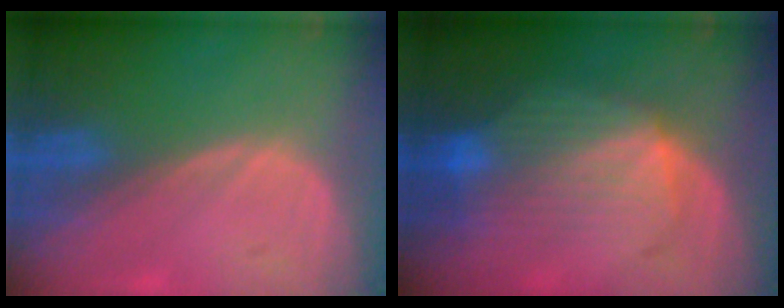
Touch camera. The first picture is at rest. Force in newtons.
{"total": 8.7, "press": 8.1, "slide": 3.4}